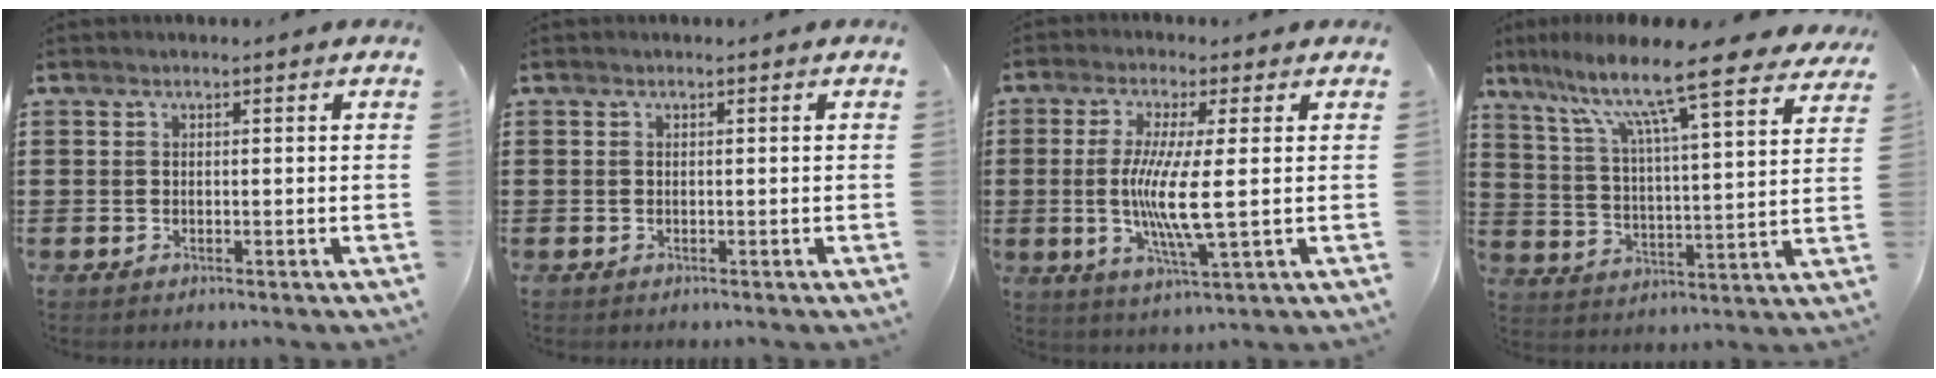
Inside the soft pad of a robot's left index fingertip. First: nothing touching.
{"total": 0.0}
{"total": 8.5, "force": [0.1, 0.6, 8.4], "torque": [-0.168, -0.011, -0.005]}
{"total": 12.2, "force": [9.7, 0.5, 7.4], "torque": [-0.160, -0.064, 0.153]}